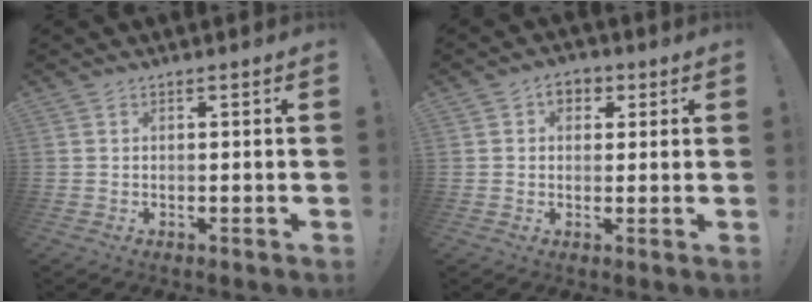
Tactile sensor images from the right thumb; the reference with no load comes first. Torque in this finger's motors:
{"motor_torque": [0.35, 0.35, 0.01, -0.01, 0.01]}